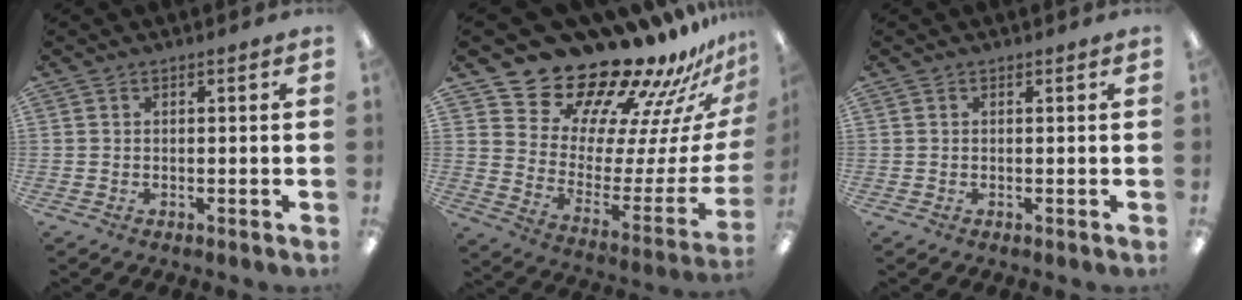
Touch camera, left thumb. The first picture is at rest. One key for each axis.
{"total": 21.0, "fx": 19.4, "fy": 6.8, "fz": 4.3, "tx": -0.065, "ty": -0.173, "tz": 0.347}
{"total": 0.0}